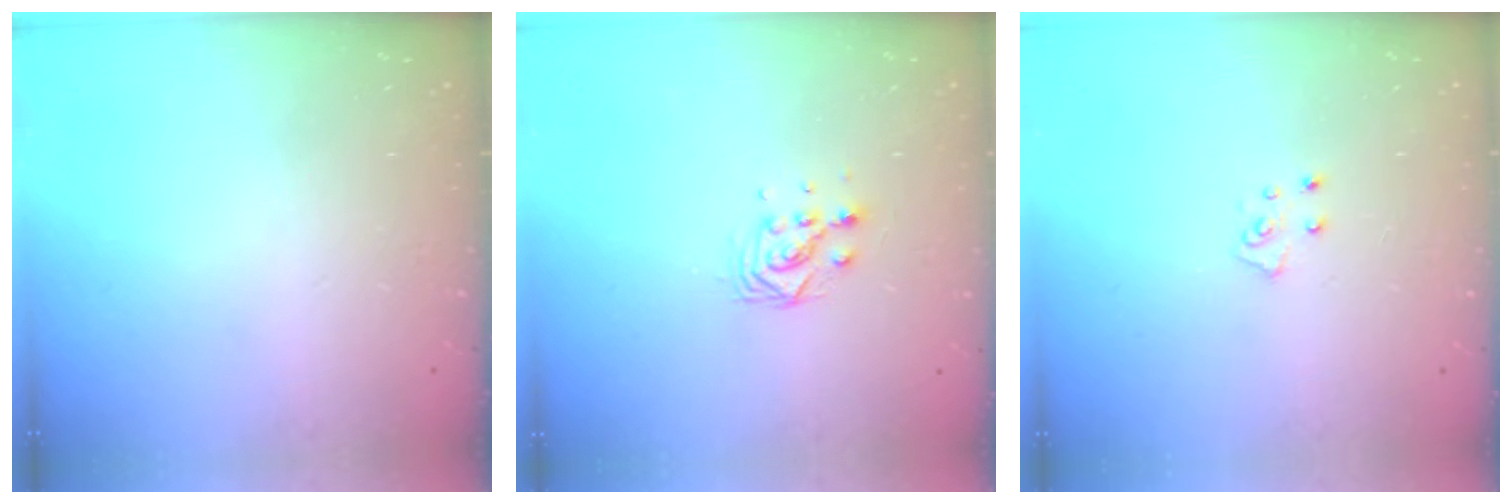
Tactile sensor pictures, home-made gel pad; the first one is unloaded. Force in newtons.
{"total": 5.7, "press": 5.7, "slide": 0.2}
{"total": 5.7, "press": 5.7, "slide": 0.4}